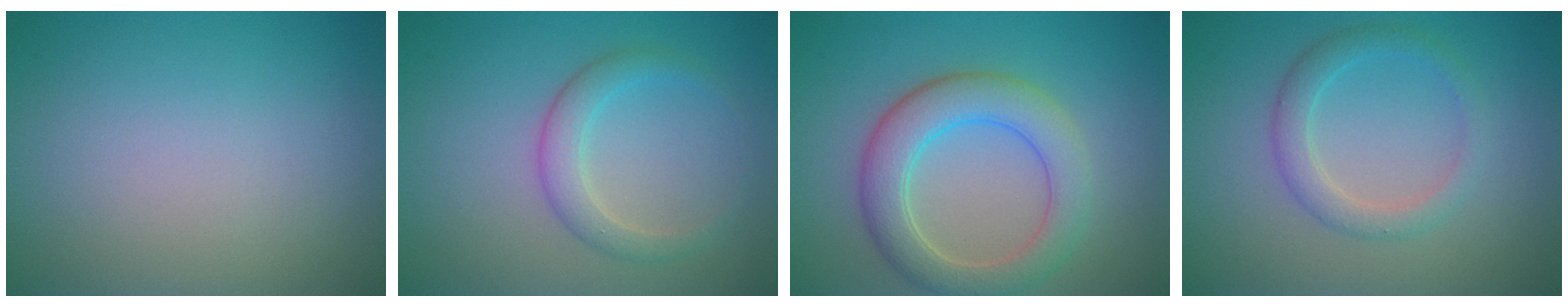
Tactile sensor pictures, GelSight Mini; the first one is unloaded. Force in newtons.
{"total": 2.6, "press": 2.6, "slide": 0.1}
{"total": 5.7, "press": 5.6, "slide": 0.6}
{"total": 2.6, "press": 2.6, "slide": 0.0}